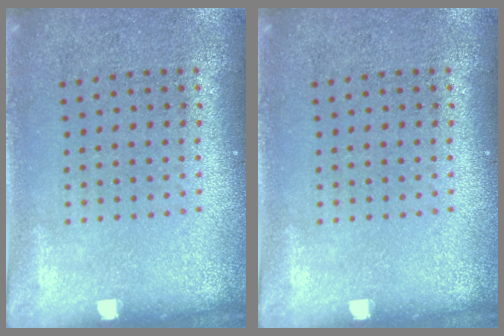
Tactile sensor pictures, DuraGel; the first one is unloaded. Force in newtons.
{"total": 0.0}